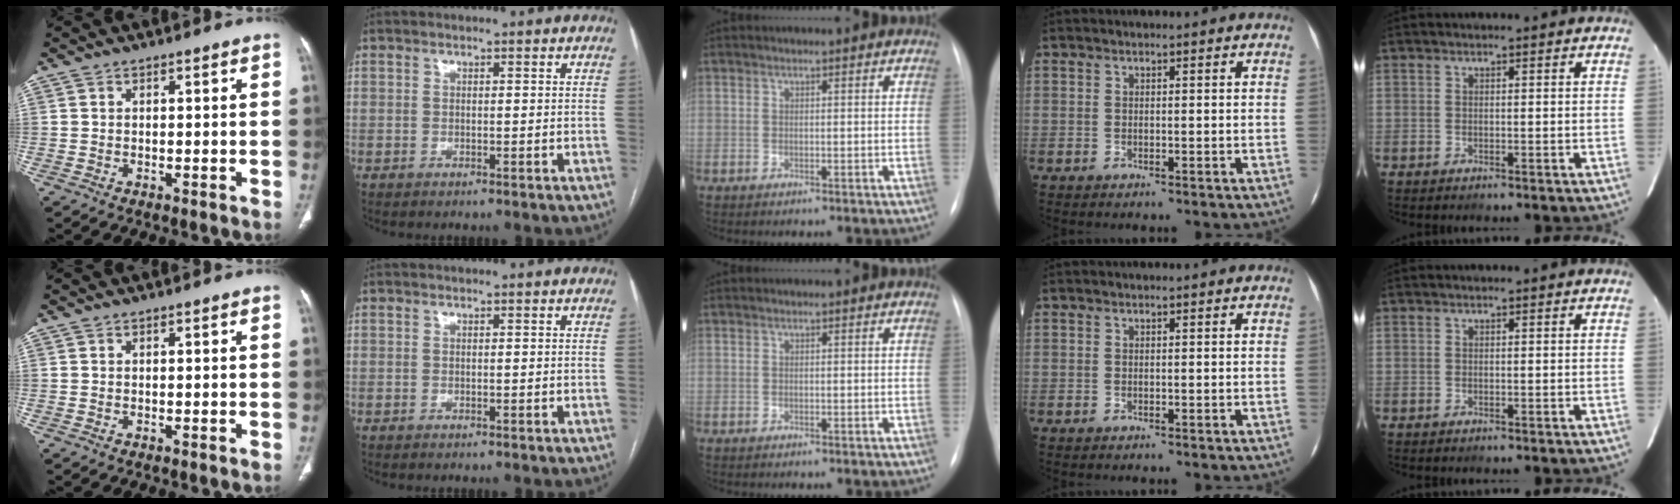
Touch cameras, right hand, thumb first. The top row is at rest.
{}